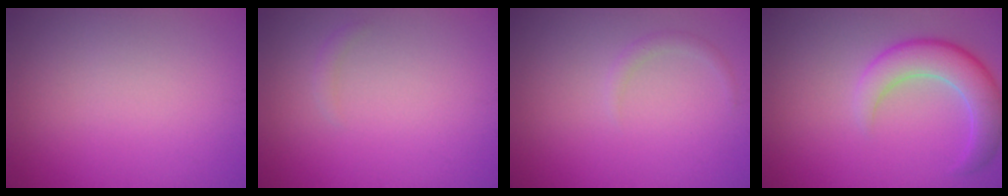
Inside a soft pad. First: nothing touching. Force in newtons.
{"total": 0.7, "press": 0.7, "slide": 0.0}
{"total": 0.9, "press": 0.9, "slide": 0.0}
{"total": 5.2, "press": 5.1, "slide": 0.6}